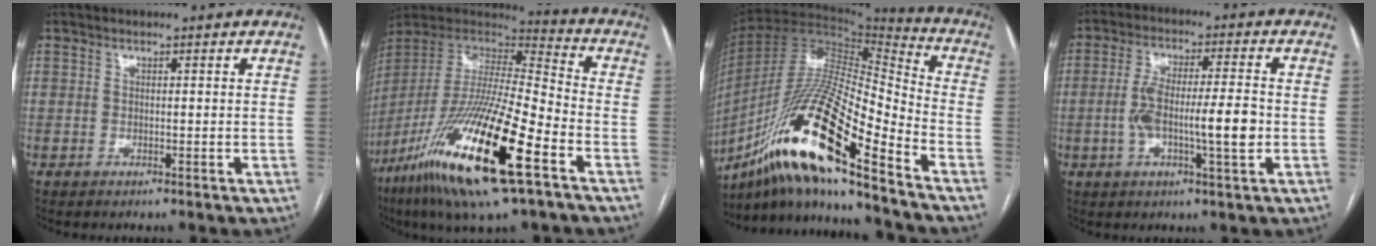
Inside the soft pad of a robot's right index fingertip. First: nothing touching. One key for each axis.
{"total": 25.9, "fx": -12.7, "fy": 3.0, "fz": 22.4, "tx": -0.452, "ty": -0.066, "tz": -0.240}
{"total": 21.9, "fx": -13.5, "fy": 1.7, "fz": 17.1, "tx": -0.340, "ty": -0.024, "tz": -0.249}
{"total": 10.3, "fx": -1.7, "fy": 1.4, "fz": 10.0, "tx": -0.183, "ty": 0.009, "tz": -0.033}